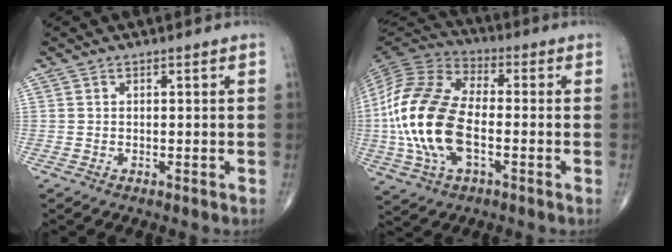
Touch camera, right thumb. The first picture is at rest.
{"total": 20.1, "force": [-2.7, 10.8, 16.7], "torque": [-0.358, 0.015, -0.055]}